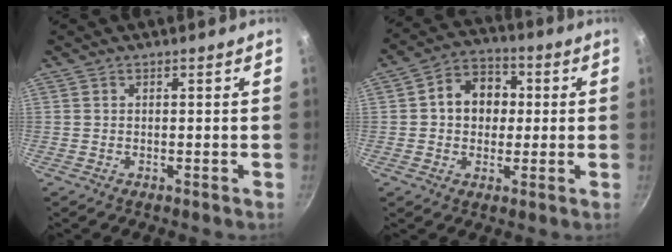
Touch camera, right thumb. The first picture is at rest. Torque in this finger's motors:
{"motor_torque": [-0.22, 0.47, 0.07, -0.06, 0.00]}